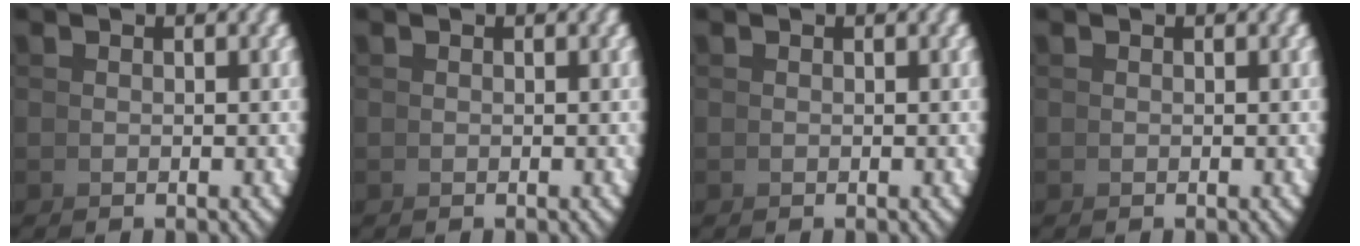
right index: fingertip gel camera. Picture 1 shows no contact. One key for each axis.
{"total": 0.0}
{"total": 0.0}
{"total": 0.0}